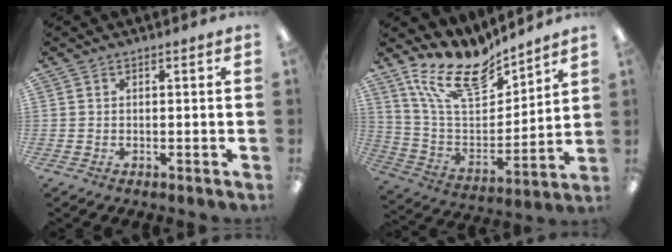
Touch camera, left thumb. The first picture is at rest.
{"total": 18.0, "force": [13.2, 7.5, 9.7], "torque": [-0.194, -0.073, 0.238]}